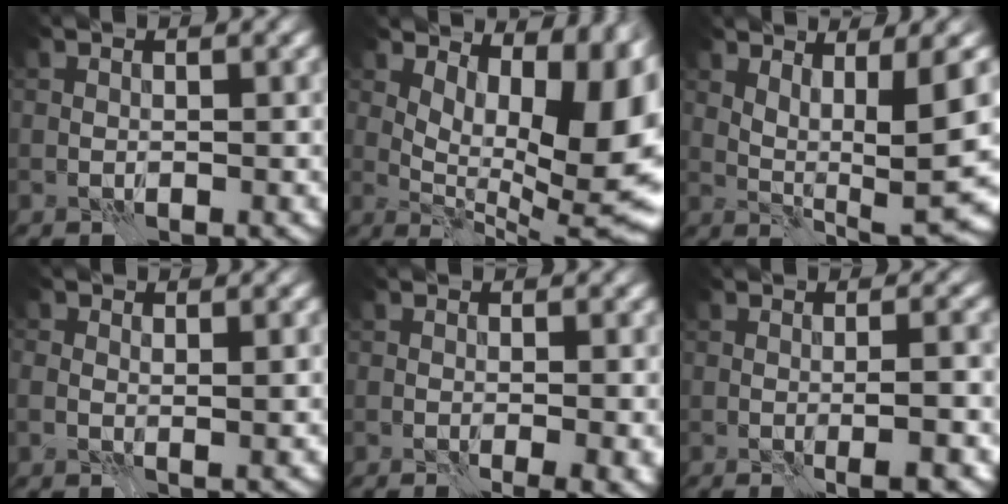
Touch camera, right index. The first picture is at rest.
{"total": 13.1, "force": [2.8, 5.6, 11.5], "torque": [-0.135, -0.001, 0.054]}
{"total": 7.4, "force": [1.3, 2.1, 7.0], "torque": [-0.121, -0.007, 0.028]}
{"total": 1.5, "force": [0.4, 0.8, 1.3], "torque": [-0.021, -0.001, 0.007]}
{"total": 3.0, "force": [-0.5, 0.8, 2.9], "torque": [-0.026, -0.002, -0.007]}
{"total": 4.1, "force": [-0.7, 0.9, 3.9], "torque": [-0.045, 0.004, -0.009]}